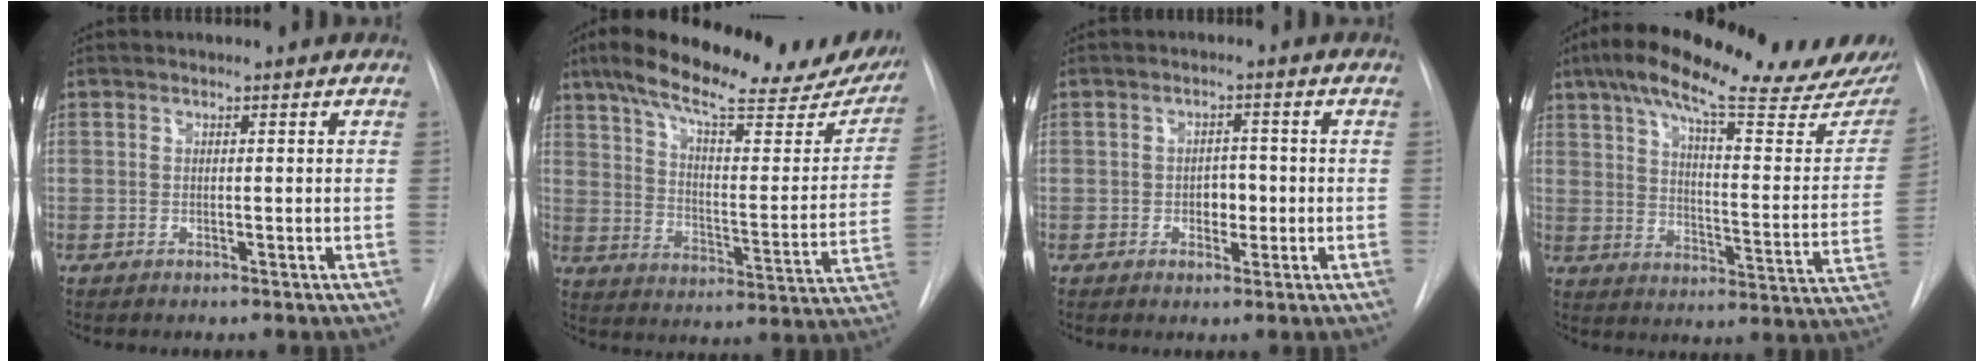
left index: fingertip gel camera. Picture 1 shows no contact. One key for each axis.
{"total": 27.9, "fx": 21.8, "fy": 6.6, "fz": 16.1, "tx": -0.244, "ty": -0.007, "tz": 0.287}
{"total": 2.8, "fx": -0.5, "fy": 1.9, "fz": 2.0, "tx": -0.023, "ty": 0.005, "tz": -0.006}
{"total": 26.8, "fx": 21.5, "fy": 3.5, "fz": 15.7, "tx": -0.237, "ty": -0.020, "tz": 0.287}